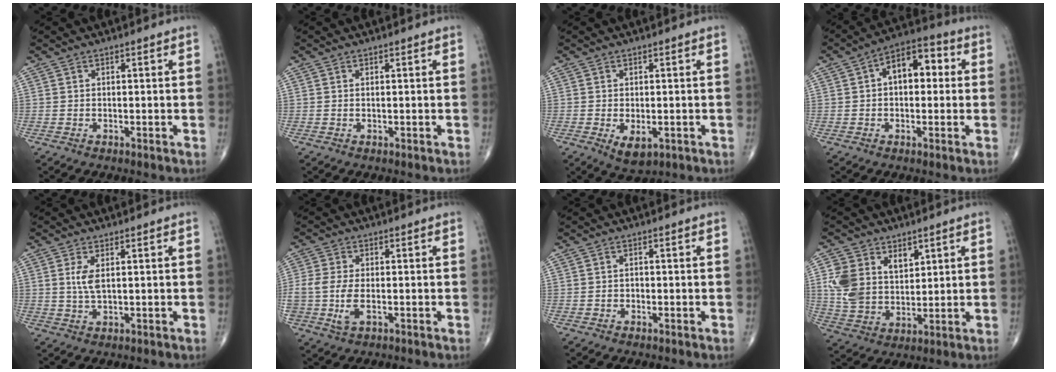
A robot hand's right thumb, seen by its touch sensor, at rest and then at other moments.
{"total": 0.0}
{"total": 4.5, "force": [-1.2, 2.3, 3.6], "torque": [-0.056, -0.009, -0.011]}
{"total": 9.7, "force": [1.3, 5.8, 7.7], "torque": [-0.093, 0.031, 0.010]}
{"total": 3.4, "force": [0.8, 1.2, 3.1], "torque": [-0.072, -0.003, 0.020]}
{"total": 7.0, "force": [-1.7, 3.7, 5.7], "torque": [-0.140, -0.004, -0.031]}
{"total": 0.7, "force": [-0.3, 0.6, 0.4], "torque": [-0.001, 0.004, -0.005]}
{"total": 11.2, "force": [3.8, 8.1, 6.6], "torque": [-0.104, -0.018, 0.082]}